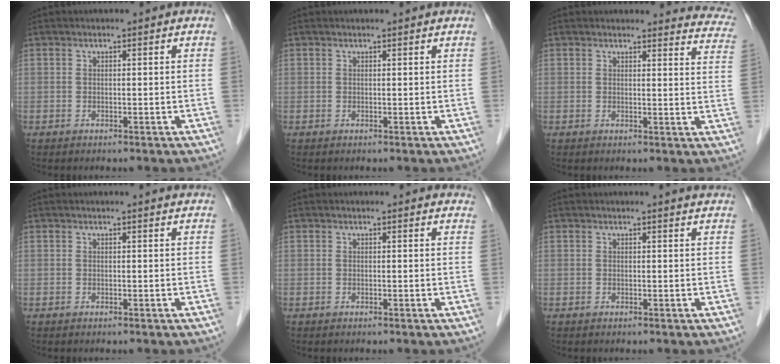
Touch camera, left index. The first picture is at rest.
{"total": 1.1, "force": [1.1, 0.0, 0.2], "torque": [-0.010, 0.005, 0.012]}
{"total": 10.3, "force": [10.0, 2.0, 0.7], "torque": [0.034, -0.057, 0.066]}
{"total": 2.4, "force": [2.3, -0.1, 0.4], "torque": [-0.011, 0.000, 0.018]}
{"total": 5.4, "force": [5.1, 1.3, 1.2], "torque": [-0.003, 0.006, 0.040]}
{"total": 3.4, "force": [3.3, 0.0, 0.8], "torque": [-0.013, -0.002, 0.025]}